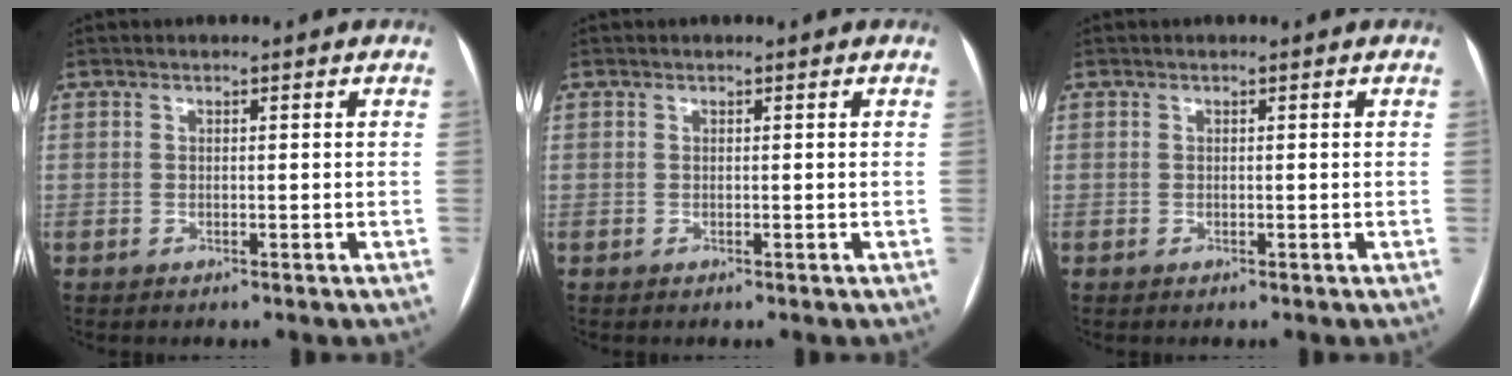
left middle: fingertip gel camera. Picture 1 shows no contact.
{"total": 0.0}
{"total": 0.0}